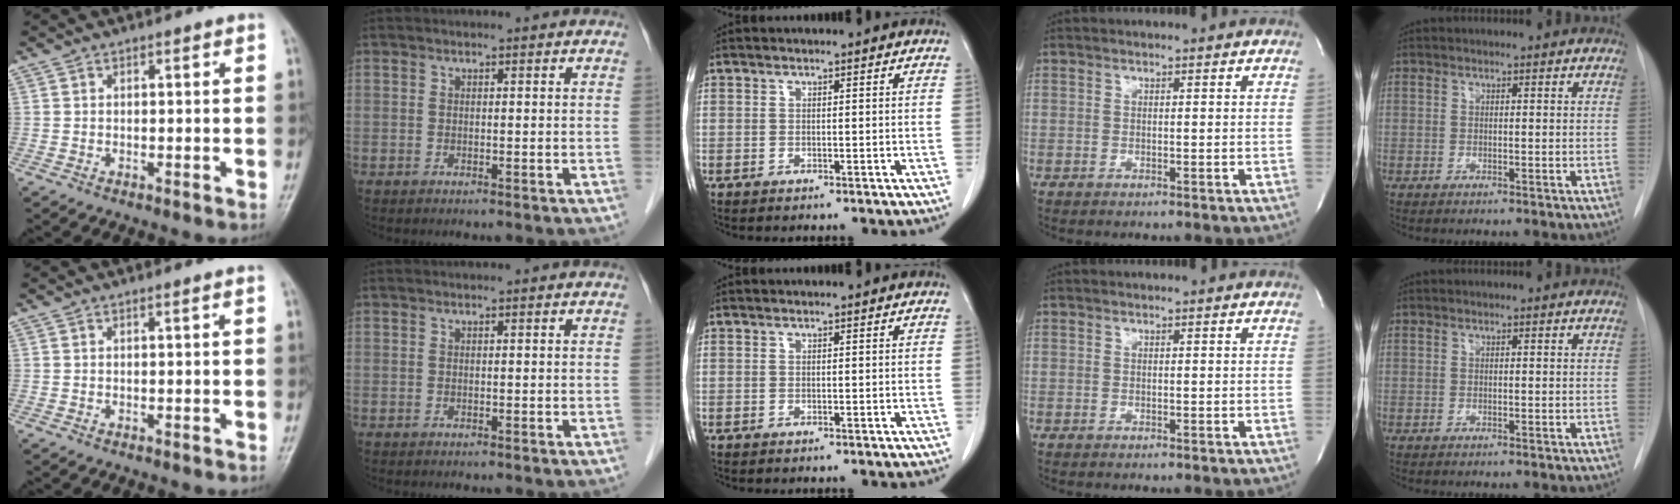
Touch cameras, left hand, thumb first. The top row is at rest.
{}